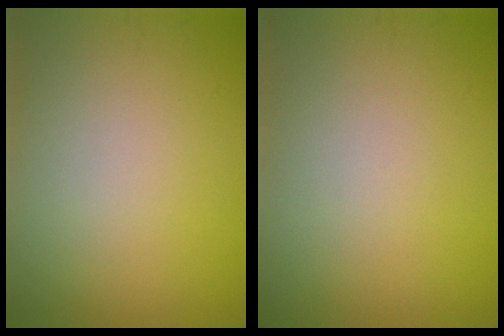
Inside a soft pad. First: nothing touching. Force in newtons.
{"total": 0.0}